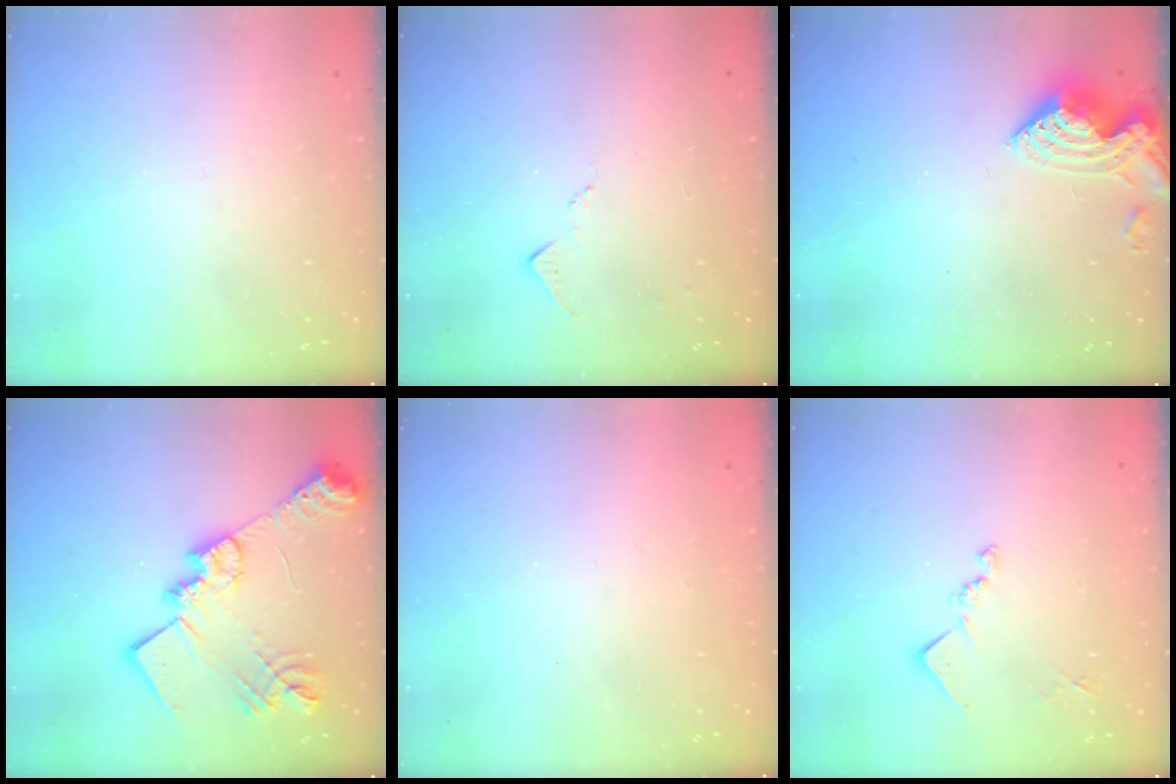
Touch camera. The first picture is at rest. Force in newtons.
{"total": 5.5, "press": 5.5, "slide": 0.8}
{"total": 8.2, "press": 8.2, "slide": 0.9}
{"total": 23.0, "press": 22.9, "slide": 2.0}
{"total": 1.2, "press": 1.0, "slide": 0.6}
{"total": 10.7, "press": 10.7, "slide": 0.5}